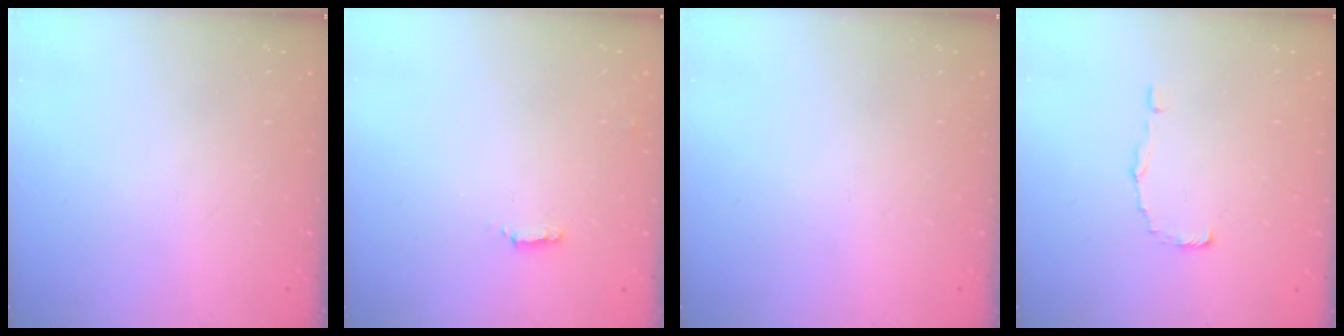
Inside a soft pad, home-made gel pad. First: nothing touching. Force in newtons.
{"total": 1.3, "press": 1.3, "slide": 0.4}
{"total": 0.0}
{"total": 1.0, "press": 1.0, "slide": 0.1}